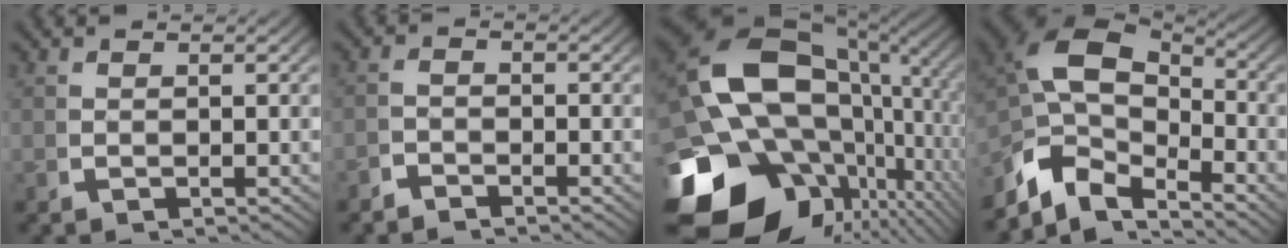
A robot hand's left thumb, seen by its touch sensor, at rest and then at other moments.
{"total": 1.7, "force": [-1.6, 0.6, 0.2], "torque": [0.000, -0.005, -0.034]}
{"total": 25.0, "force": [-3.4, 17.8, 17.2], "torque": [-0.334, -0.084, -0.027]}
{"total": 11.5, "force": [-1.0, 7.8, 8.3], "torque": [-0.178, -0.039, -0.007]}